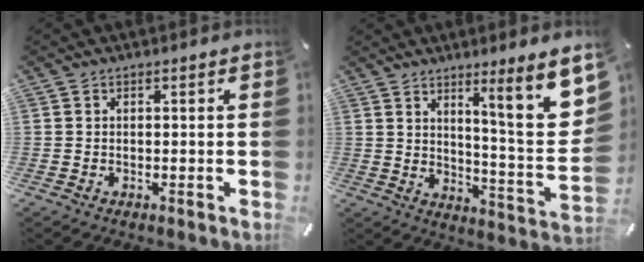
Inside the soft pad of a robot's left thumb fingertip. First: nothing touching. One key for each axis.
{"total": 14.1, "fx": 8.0, "fy": 1.0, "fz": 11.6, "tx": -0.154, "ty": -0.078, "tz": 0.116}